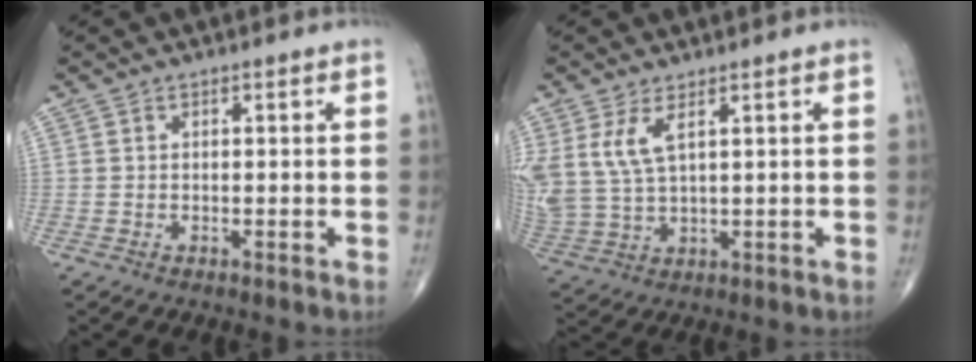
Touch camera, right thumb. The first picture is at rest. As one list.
[{"total": 8.0, "force": [3.4, 3.3, 6.4], "torque": [-0.154, -0.011, 0.080]}]